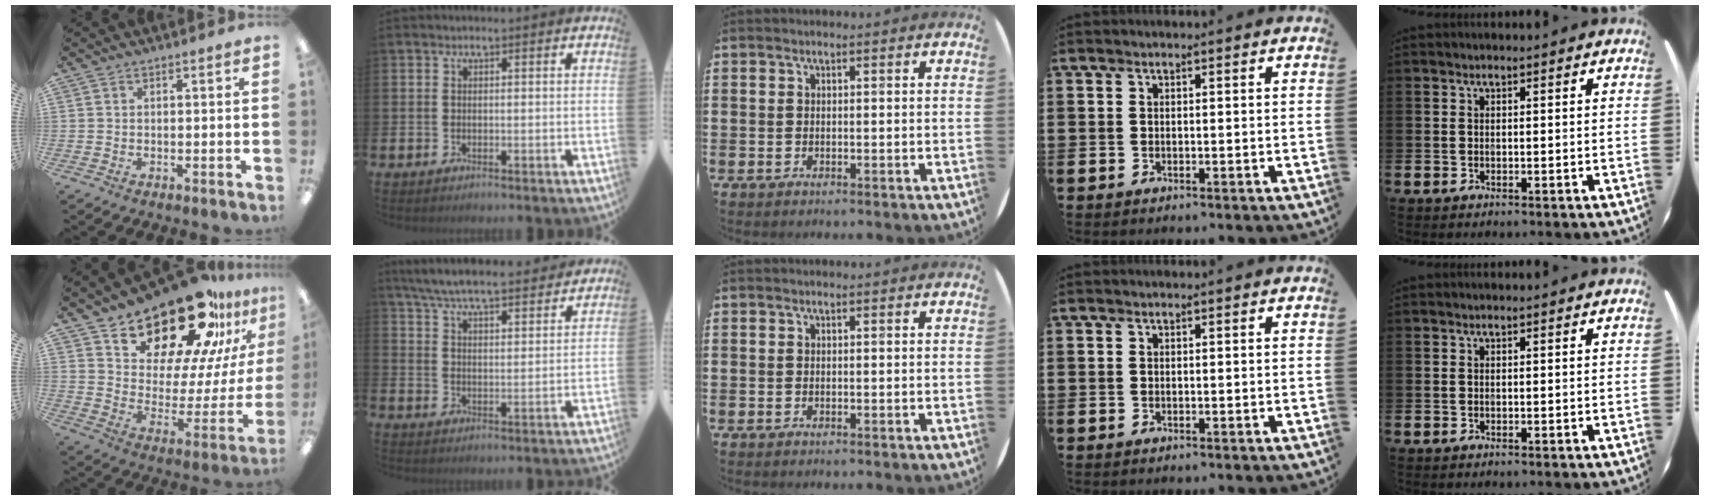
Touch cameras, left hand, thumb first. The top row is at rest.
{"thumb": {"total": 25.6, "force": [20.2, 10.4, 11.9], "torque": [-0.183, -0.140, 0.347]}, "index": {"total": 7.3, "force": [6.9, 0.8, 2.2], "torque": [-0.070, -0.041, 0.122]}}